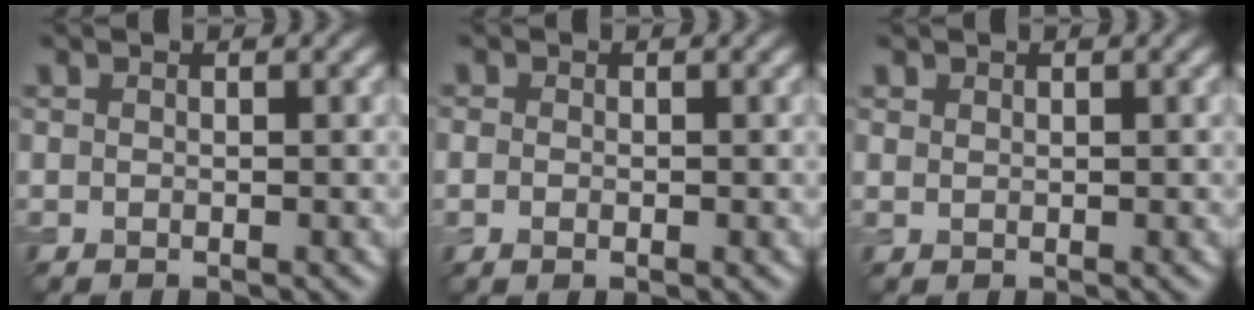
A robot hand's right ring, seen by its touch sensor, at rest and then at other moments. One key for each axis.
{"total": 1.1, "fx": -0.2, "fy": 0.6, "fz": 0.9, "tx": -0.017, "ty": -0.003, "tz": -0.003}
{"total": 0.7, "fx": 0.5, "fy": 0.4, "fz": 0.2, "tx": -0.004, "ty": -0.003, "tz": 0.010}